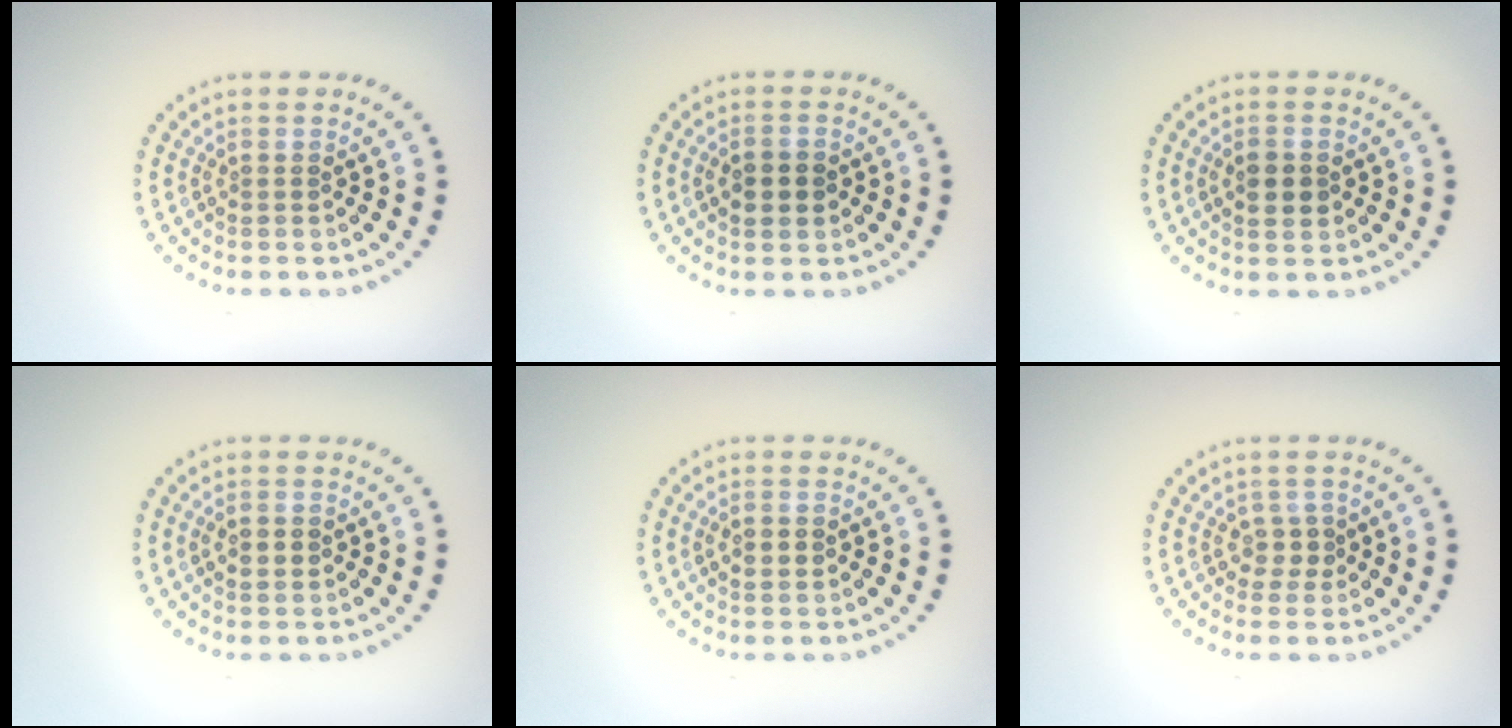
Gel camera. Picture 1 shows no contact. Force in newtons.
{"total": 2.9, "press": 2.9, "slide": 0.1}
{"total": 2.3, "press": 2.3, "slide": 0.1}
{"total": 1.3, "press": 1.3, "slide": 0.1}
{"total": 1.3, "press": 1.3, "slide": 0.1}
{"total": 1.6, "press": 1.3, "slide": 0.9}